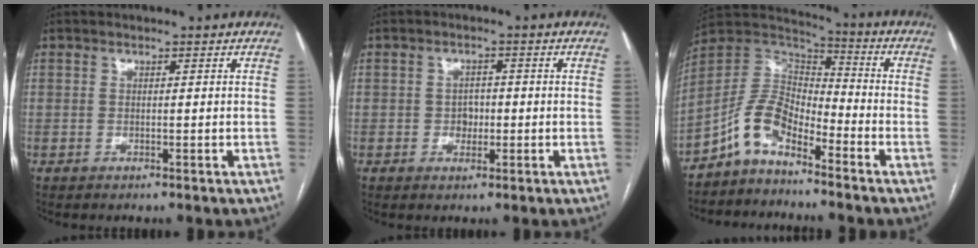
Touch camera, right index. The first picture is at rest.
{"total": 2.5, "force": [-0.4, 1.9, 1.5], "torque": [-0.018, 0.006, -0.003]}
{"total": 8.9, "force": [-6.0, 3.9, 5.3], "torque": [-0.116, 0.027, -0.124]}